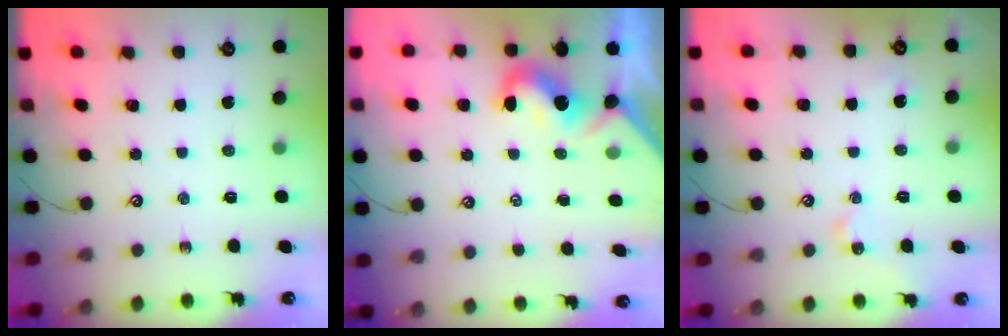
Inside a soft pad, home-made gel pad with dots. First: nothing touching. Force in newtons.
{"total": 2.0, "press": 2.0, "slide": 0.4}
{"total": 2.4, "press": 2.4, "slide": 0.4}